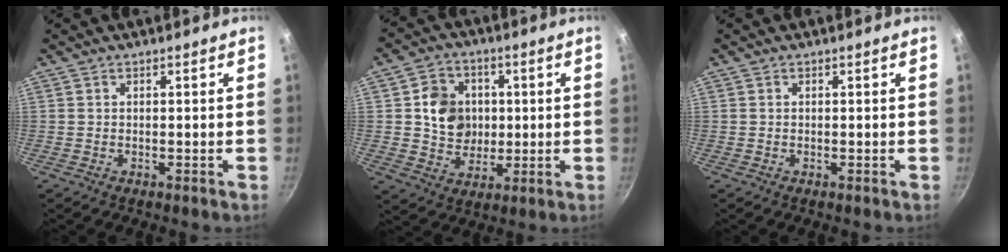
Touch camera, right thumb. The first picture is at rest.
{"total": 10.7, "force": [1.3, 9.4, 4.9], "torque": [-0.044, 0.000, 0.024]}
{"total": 0.0}